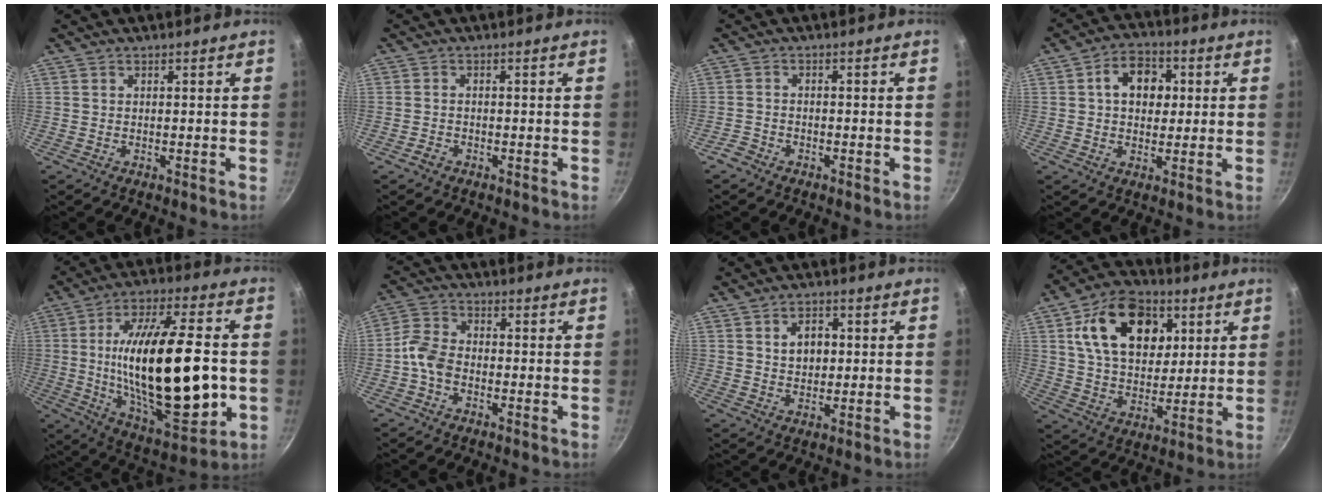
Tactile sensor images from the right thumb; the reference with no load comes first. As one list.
[{"total": 1.5, "force": [-1.1, 0.9, 0.5], "torque": [-0.012, 0.014, -0.022]}, {"total": 2.3, "force": [-1.9, 1.1, 0.6], "torque": [-0.021, 0.020, -0.036]}, {"total": 9.2, "force": [1.8, 6.8, 5.9], "torque": [-0.060, 0.006, 0.018]}, {"total": 29.6, "force": [-1.6, 11.6, 27.2], "torque": [-0.459, 0.002, -0.017]}, {"total": 5.7, "force": [-2.0, 3.9, 3.5], "torque": [-0.069, 0.028, -0.053]}, {"total": 5.3, "force": [1.1, 3.8, 3.5], "torque": [-0.039, 0.001, 0.020]}, {"total": 19.3, "force": [6.7, 13.0, 12.5], "torque": [-0.177, -0.007, 0.108]}]